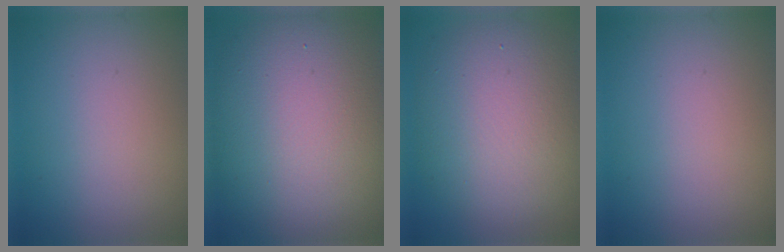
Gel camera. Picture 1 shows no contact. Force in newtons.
{"total": 14.7, "press": 14.6, "slide": 0.9}
{"total": 9.3, "press": 9.3, "slide": 0.5}
{"total": 0.0}